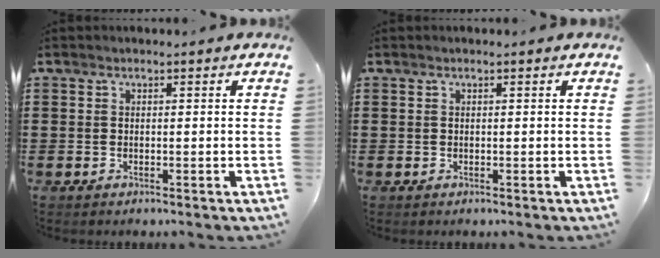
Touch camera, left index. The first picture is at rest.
{"total": 0.0}